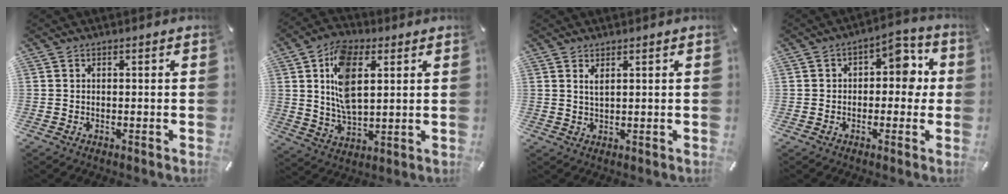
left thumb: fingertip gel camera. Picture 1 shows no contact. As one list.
[{"total": 13.1, "force": [3.7, 8.0, 9.7], "torque": [-0.210, 0.002, 0.064]}, {"total": 2.0, "force": [1.2, 0.5, 1.5], "torque": [-0.033, 0.000, 0.022]}, {"total": 8.0, "force": [0.9, 5.3, 5.9], "torque": [-0.059, -0.003, 0.004]}]